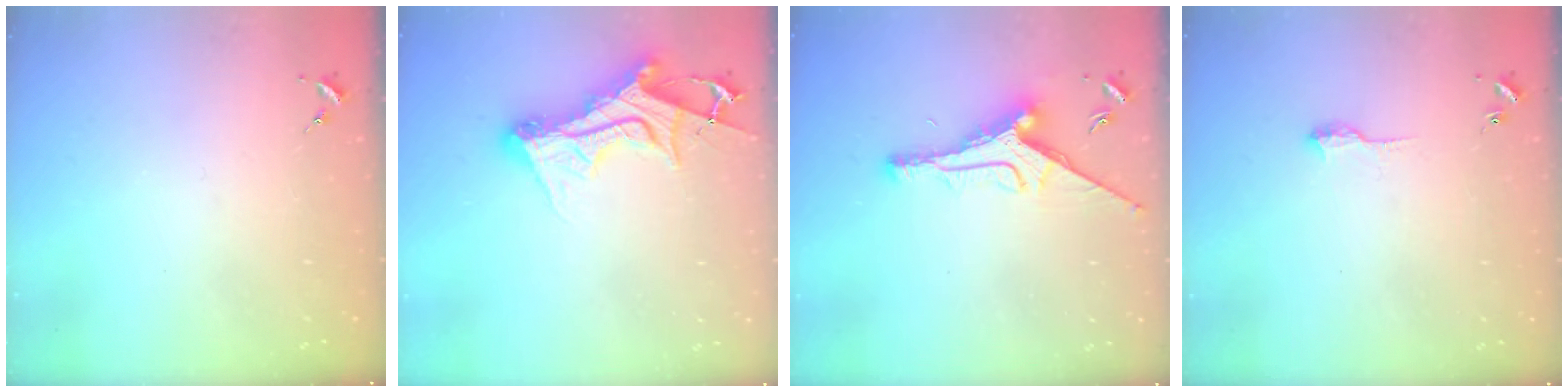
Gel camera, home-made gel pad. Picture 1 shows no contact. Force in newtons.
{"total": 13.9, "press": 13.9, "slide": 1.2}
{"total": 12.7, "press": 12.6, "slide": 1.2}
{"total": 5.9, "press": 5.8, "slide": 0.6}